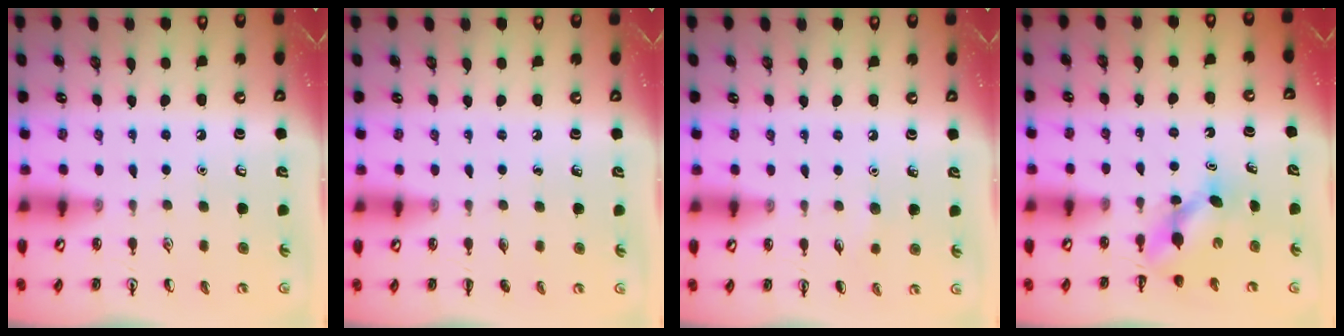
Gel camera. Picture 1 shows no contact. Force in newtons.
{"total": 0.0}
{"total": 3.7, "press": 3.5, "slide": 1.1}
{"total": 4.6, "press": 4.5, "slide": 0.6}